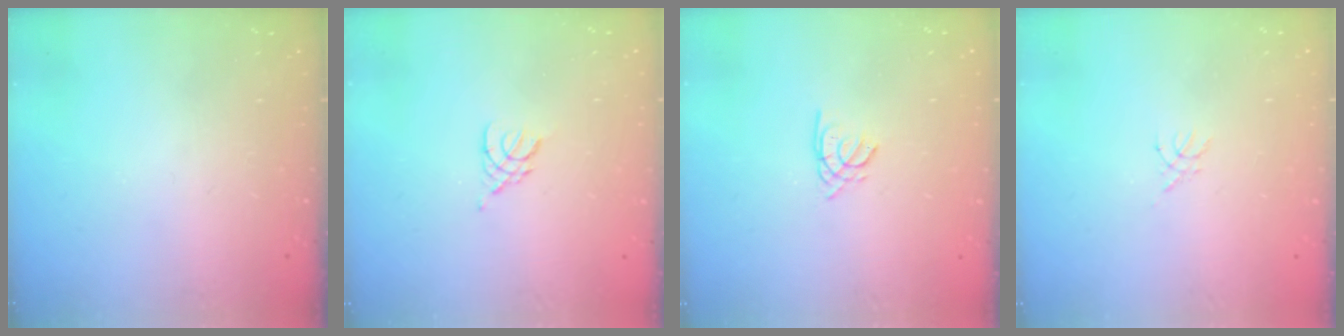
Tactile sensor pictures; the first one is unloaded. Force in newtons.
{"total": 3.0, "press": 3.0, "slide": 0.6}
{"total": 1.6, "press": 1.5, "slide": 0.4}
{"total": 1.4, "press": 1.4, "slide": 0.3}